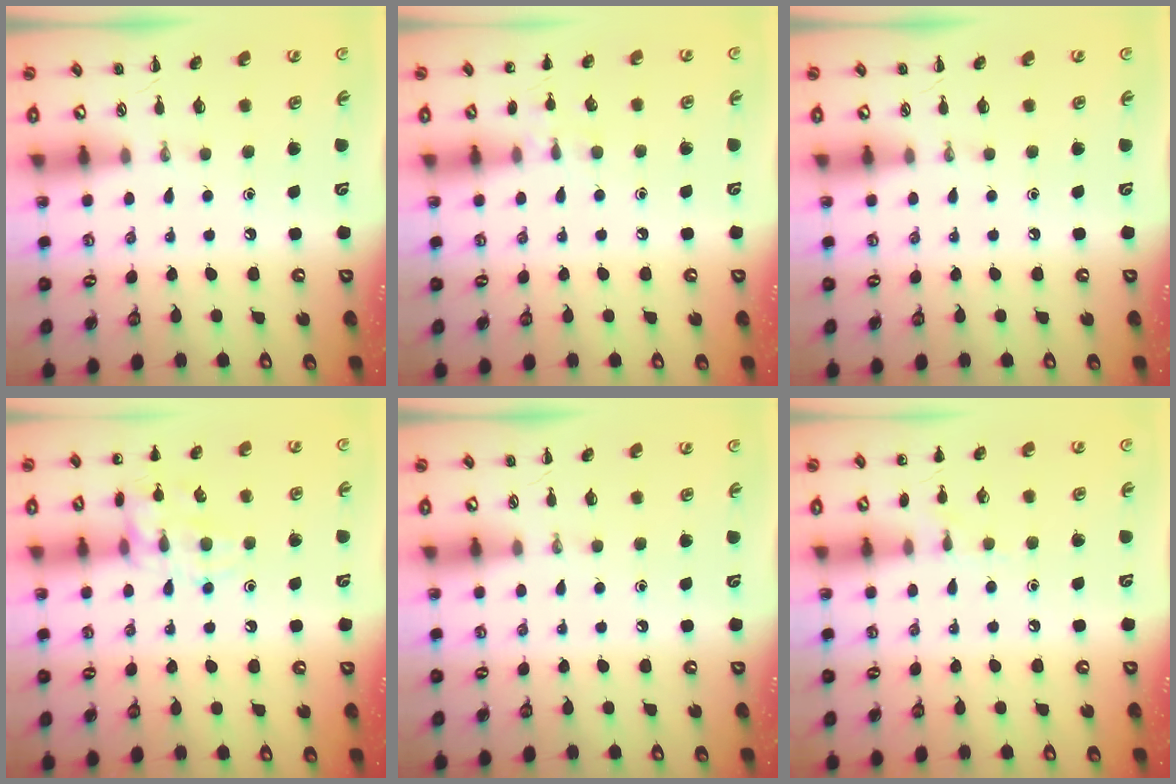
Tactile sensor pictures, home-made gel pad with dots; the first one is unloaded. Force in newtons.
{"total": 6.7, "press": 6.5, "slide": 1.6}
{"total": 0.0}
{"total": 13.8, "press": 13.7, "slide": 1.5}
{"total": 0.0}
{"total": 6.5, "press": 6.2, "slide": 1.9}